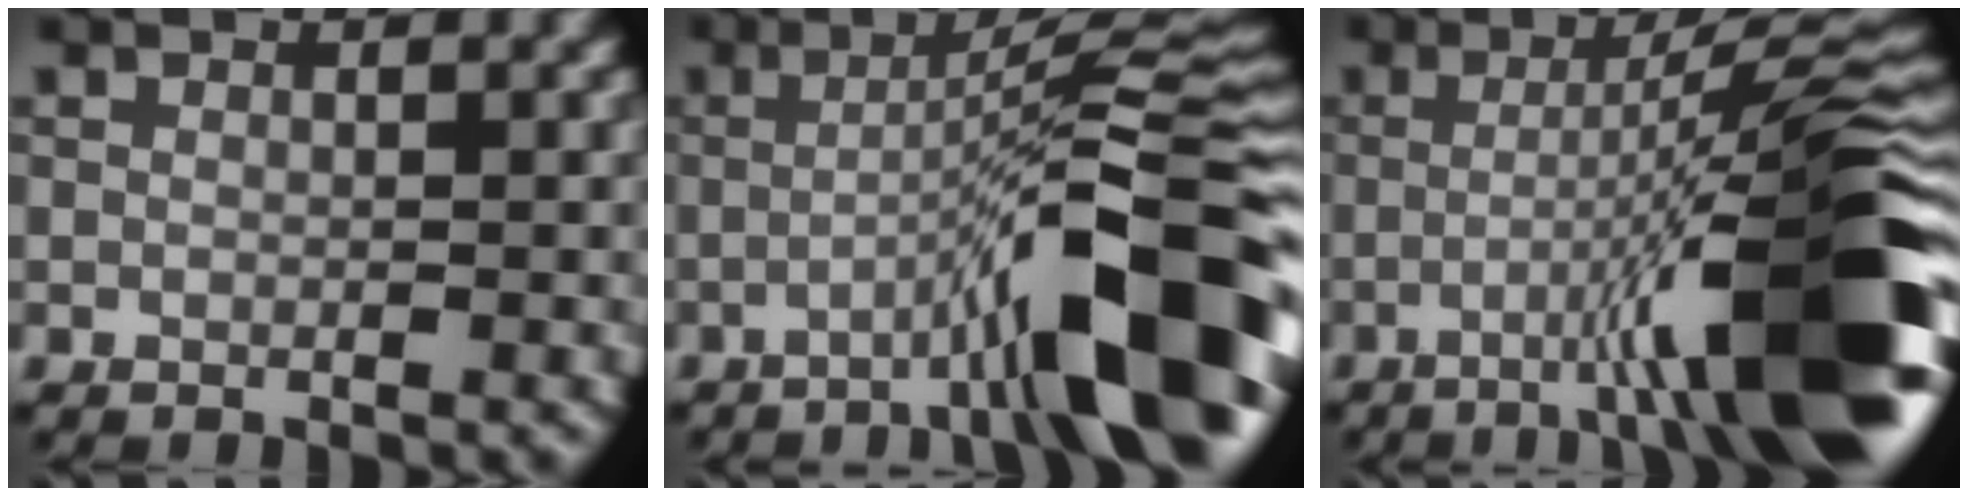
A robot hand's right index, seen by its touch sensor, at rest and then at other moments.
{"total": 12.5, "force": [-4.9, 1.9, 11.3], "torque": [-0.146, 0.023, -0.079]}
{"total": 13.5, "force": [-4.2, 1.5, 12.8], "torque": [-0.168, 0.020, -0.063]}